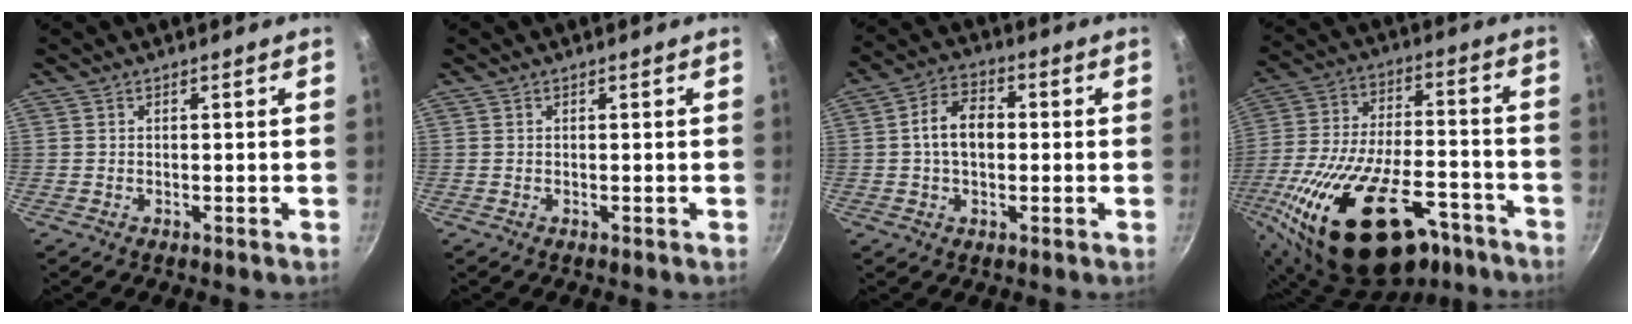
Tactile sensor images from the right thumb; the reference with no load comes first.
{"total": 0.0}
{"total": 8.4, "force": [0.3, 5.6, 6.3], "torque": [-0.090, 0.022, -0.005]}
{"total": 30.2, "force": [-16.0, 15.6, 20.3], "torque": [-0.341, 0.054, -0.257]}